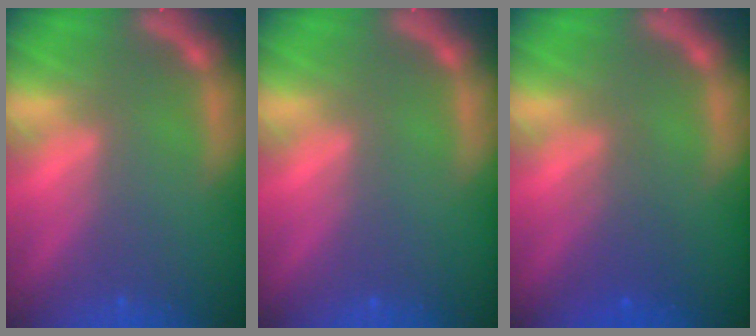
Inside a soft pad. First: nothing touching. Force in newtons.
{"total": 0.0}
{"total": 2.5}